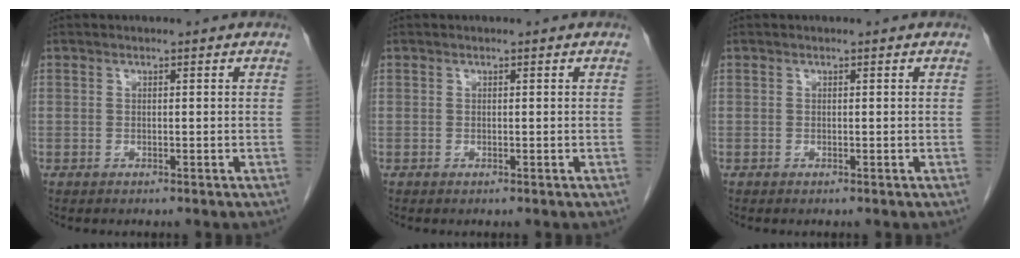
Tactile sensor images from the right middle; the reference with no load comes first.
{"total": 0.0}
{"total": 0.0}